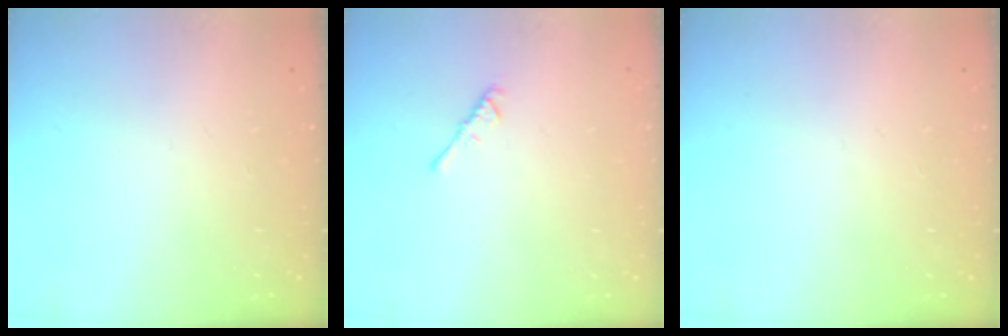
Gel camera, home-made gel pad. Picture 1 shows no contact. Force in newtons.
{"total": 2.4, "press": 2.3, "slide": 0.6}
{"total": 0.0}